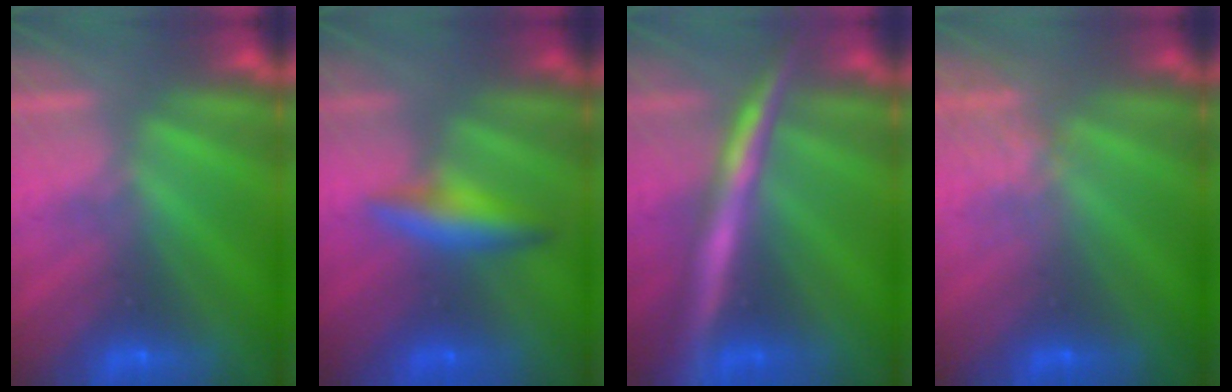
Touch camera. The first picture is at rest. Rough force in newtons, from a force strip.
{"total": 2.4}
{"total": 6.0}
{"total": 2.6}